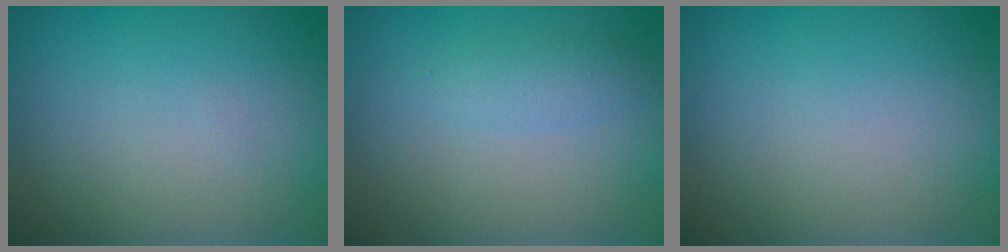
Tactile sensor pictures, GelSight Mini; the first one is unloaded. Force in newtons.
{"total": 1.5, "press": 1.5, "slide": 0.1}
{"total": 0.0}